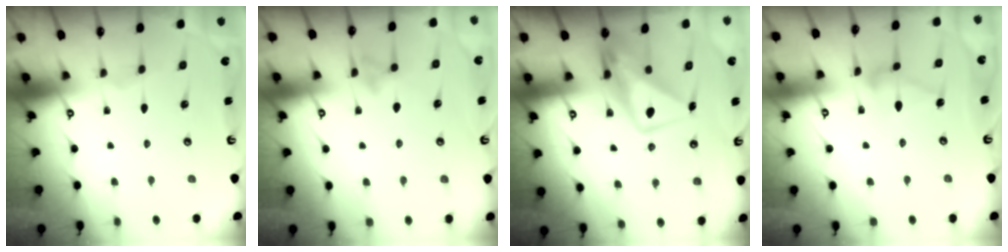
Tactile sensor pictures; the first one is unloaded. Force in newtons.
{"total": 7.0, "press": 7.0, "slide": 1.0}
{"total": 11.1, "press": 11.1, "slide": 1.0}
{"total": 8.9, "press": 8.9, "slide": 0.4}